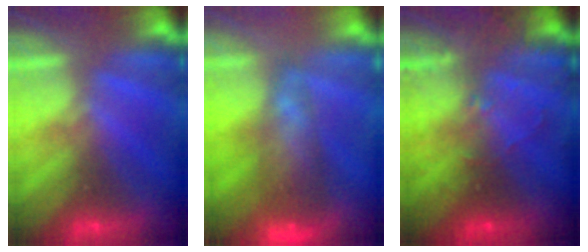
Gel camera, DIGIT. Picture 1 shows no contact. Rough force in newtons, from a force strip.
{"total": 7.4}
{"total": 7.8}